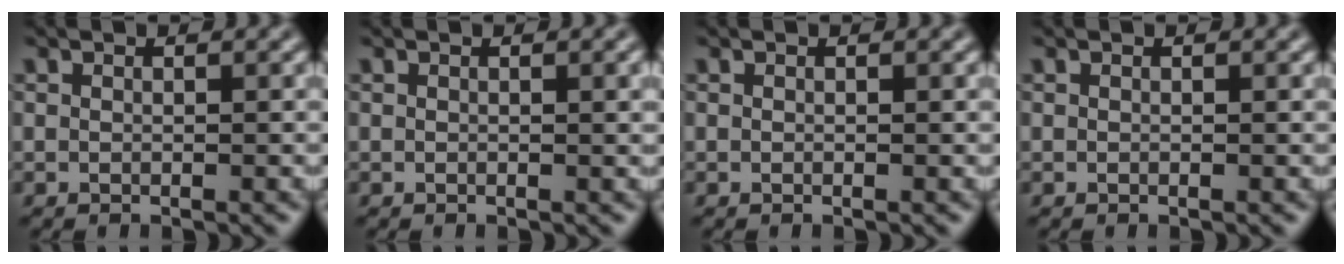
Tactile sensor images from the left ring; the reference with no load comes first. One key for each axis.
{"total": 1.0, "fx": 0.1, "fy": 0.1, "fz": 1.0, "tx": -0.012, "ty": 0.000, "tz": 0.001}
{"total": 0.0}
{"total": 0.0}